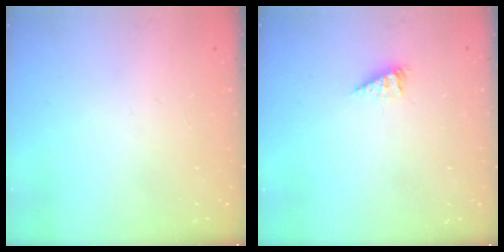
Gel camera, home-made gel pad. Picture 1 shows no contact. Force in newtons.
{"total": 3.4, "press": 3.4, "slide": 0.4}